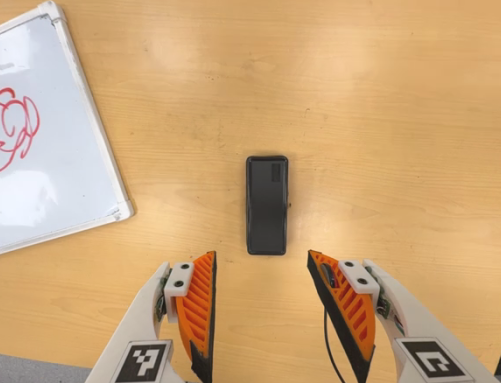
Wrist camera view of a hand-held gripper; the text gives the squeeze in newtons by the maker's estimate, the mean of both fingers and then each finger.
{"total": 0.0}